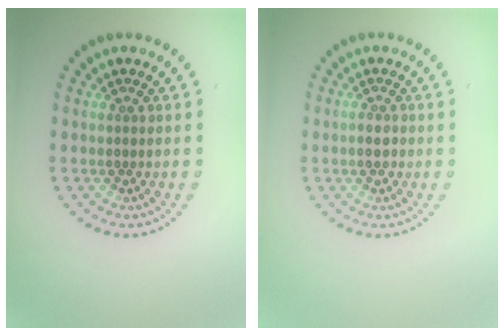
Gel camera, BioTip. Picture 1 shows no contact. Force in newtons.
{"total": 1.2, "press": 1.1, "slide": 0.3}